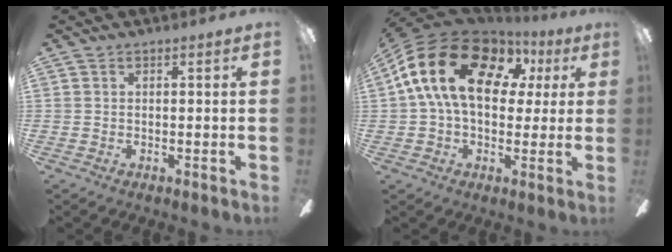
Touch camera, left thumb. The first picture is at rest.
{"total": 20.0, "force": [5.5, 12.9, 14.2], "torque": [-0.275, 0.000, 0.093]}